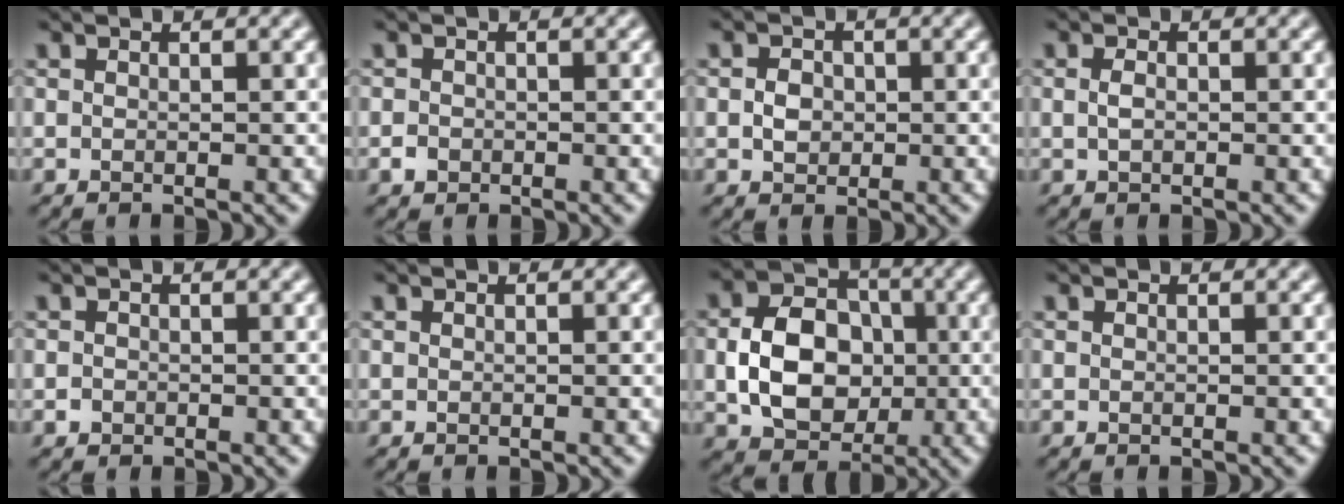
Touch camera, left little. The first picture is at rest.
{"total": 1.0, "force": [-0.5, 0.8, 0.3], "torque": [-0.003, -0.002, -0.014]}
{"total": 1.8, "force": [-0.3, 1.5, 1.0], "torque": [-0.018, 0.000, -0.010]}
{"total": 1.2, "force": [-0.2, 0.7, 0.9], "torque": [-0.023, 0.002, -0.004]}
{"total": 0.6, "force": [-0.4, 0.5, 0.1], "torque": [0.001, -0.004, -0.009]}
{"total": 0.0}
{"total": 7.5, "force": [-0.7, 5.7, 4.8], "torque": [-0.088, 0.003, -0.015]}
{"total": 0.0}